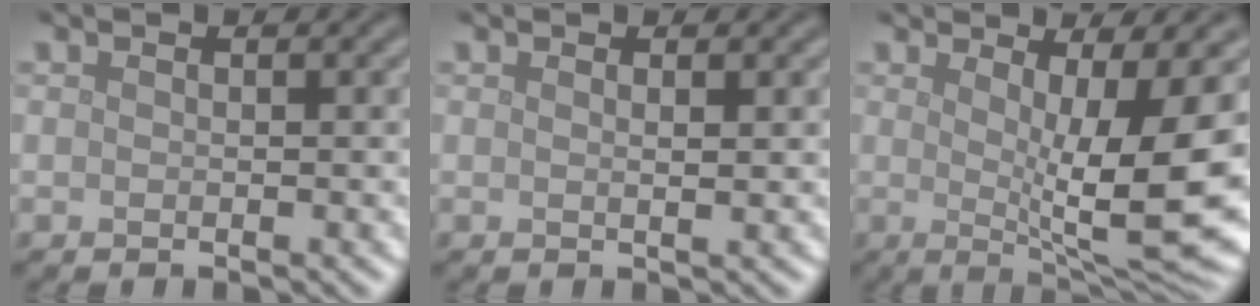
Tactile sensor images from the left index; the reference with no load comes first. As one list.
[{"total": 0.9, "force": [0.4, 0.2, 0.7], "torque": [-0.005, 0.001, 0.005]}, {"total": 10.7, "force": [0.2, 2.5, 10.4], "torque": [-0.156, -0.015, 0.009]}]